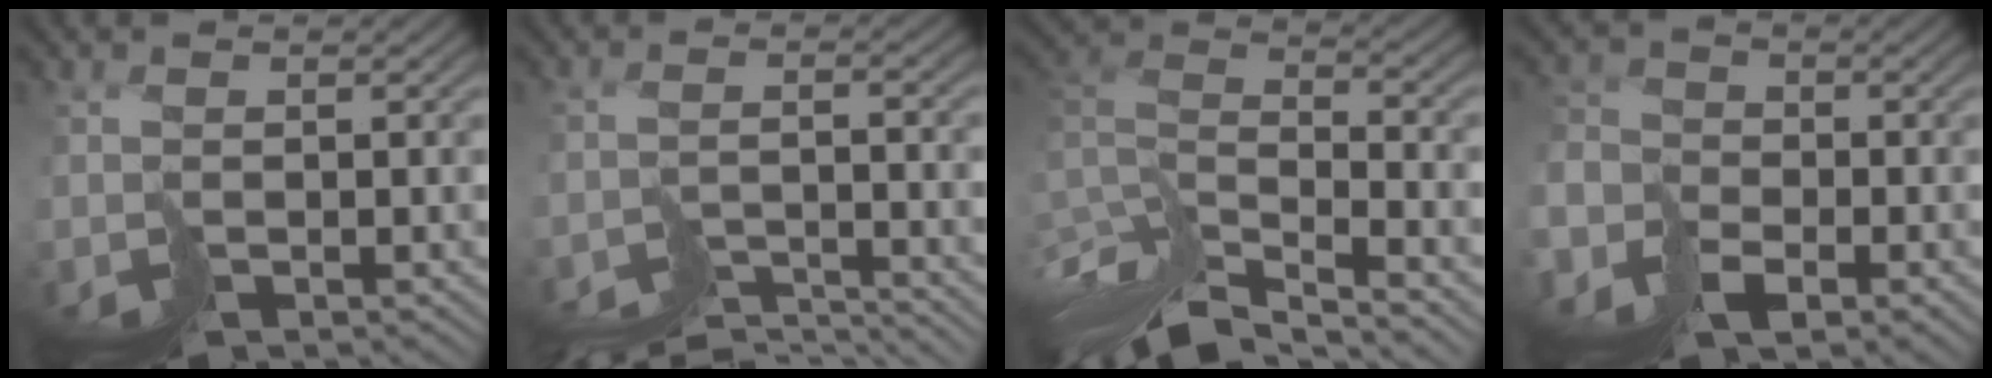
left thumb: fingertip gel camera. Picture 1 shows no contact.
{"total": 7.9, "force": [-7.6, 0.8, 1.8], "torque": [-0.023, -0.009, -0.109]}
{"total": 10.2, "force": [-7.8, 2.5, 6.0], "torque": [-0.144, 0.009, -0.144]}
{"total": 7.5, "force": [-4.4, 4.8, 3.5], "torque": [-0.075, -0.030, -0.084]}